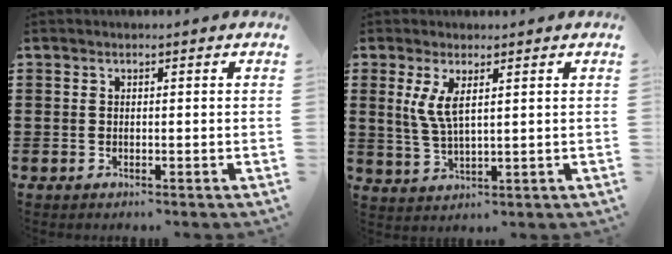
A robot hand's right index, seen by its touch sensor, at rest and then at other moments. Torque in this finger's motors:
{"motor_torque": [0.41, -0.22, 0.41, 0.12]}